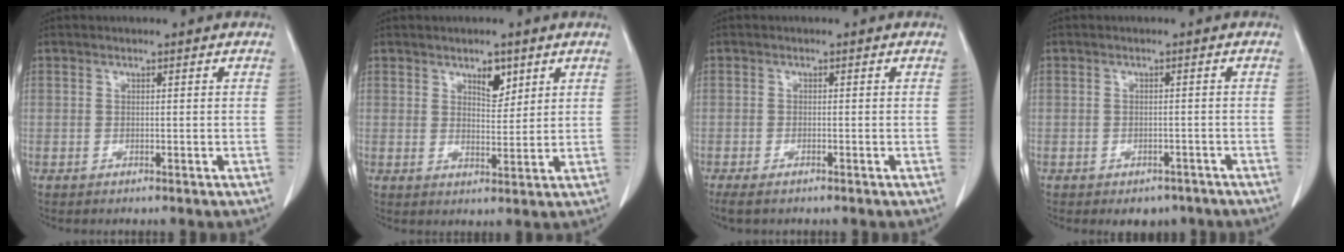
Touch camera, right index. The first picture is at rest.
{"total": 4.3, "force": [2.4, 2.3, 2.8], "torque": [-0.038, 0.000, 0.039]}
{"total": 3.1, "force": [-2.4, 0.9, 1.7], "torque": [-0.029, -0.007, -0.034]}
{"total": 3.6, "force": [-2.6, 2.3, 0.8], "torque": [0.000, 0.007, -0.029]}